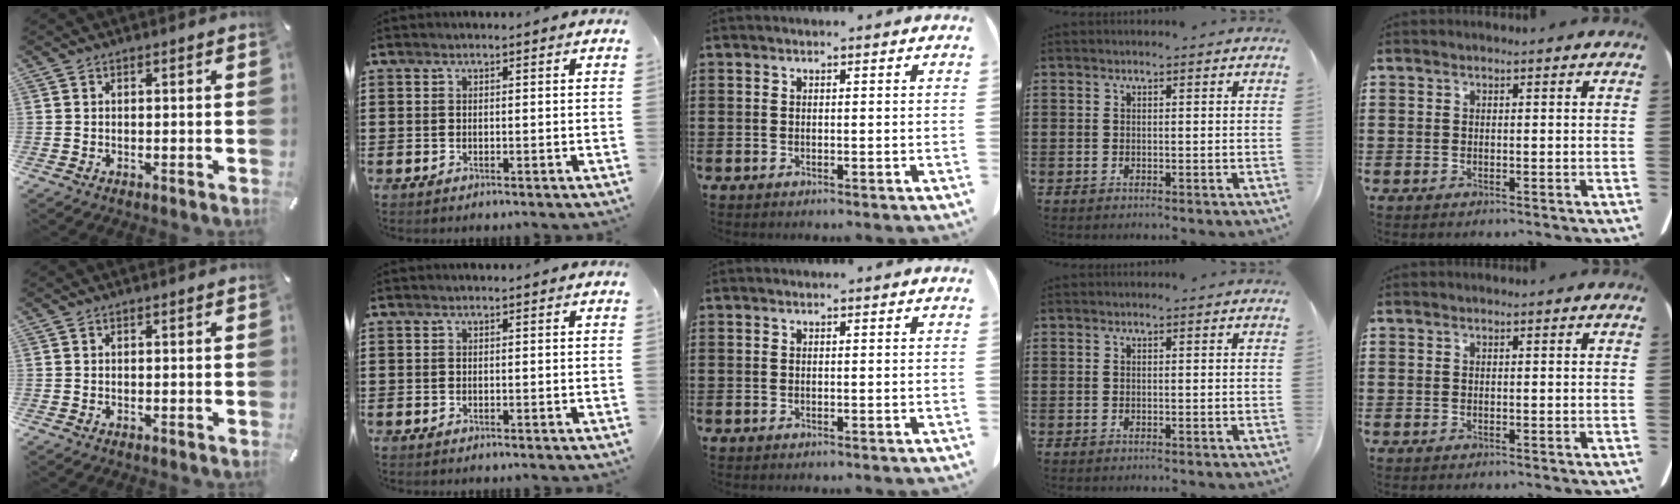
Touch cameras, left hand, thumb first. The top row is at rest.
{}